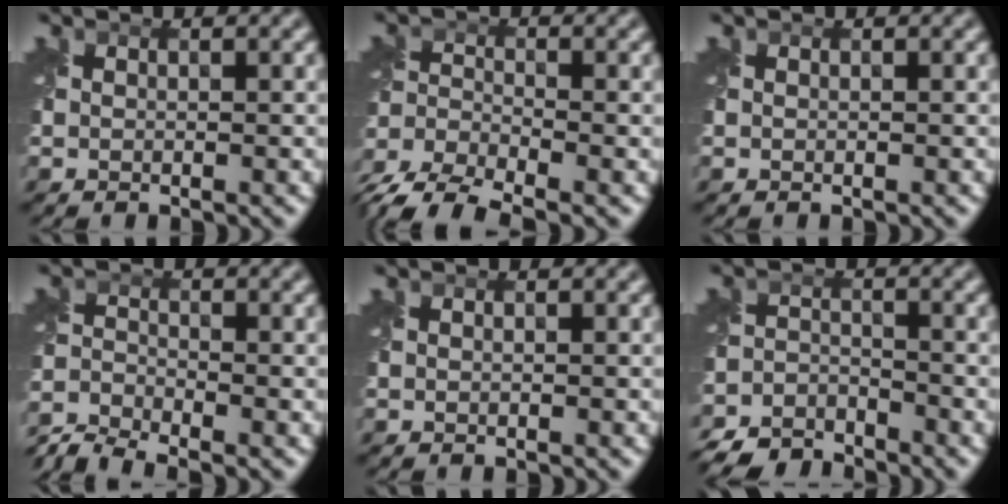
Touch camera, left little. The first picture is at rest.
{"total": 6.1, "force": [-5.1, 1.9, 2.8], "torque": [-0.053, -0.015, -0.105]}
{"total": 0.0}
{"total": 4.9, "force": [-4.4, 0.9, 1.8], "torque": [-0.038, -0.011, -0.098]}
{"total": 0.0}
{"total": 5.9, "force": [-5.6, 1.4, 1.0], "torque": [-0.012, -0.021, -0.104]}